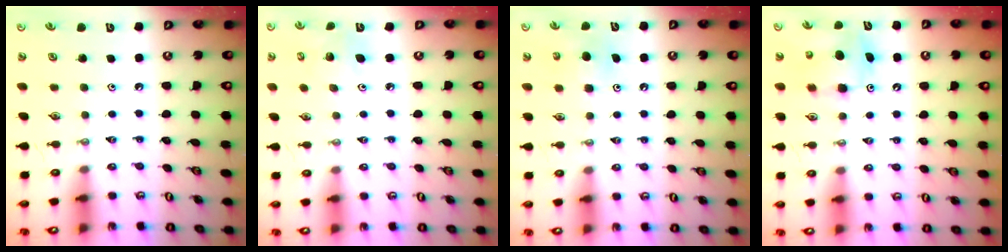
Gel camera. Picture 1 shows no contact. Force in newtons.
{"total": 5.9, "press": 5.6, "slide": 1.6}
{"total": 5.8, "press": 5.8, "slide": 0.5}
{"total": 8.9, "press": 8.9, "slide": 0.6}